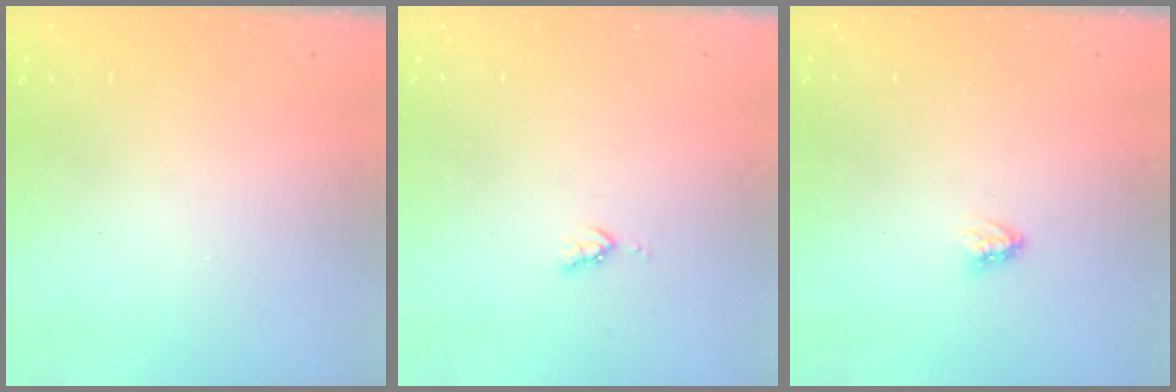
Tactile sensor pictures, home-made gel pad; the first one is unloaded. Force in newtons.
{"total": 3.6, "press": 3.5, "slide": 0.4}
{"total": 3.0, "press": 2.9, "slide": 0.4}